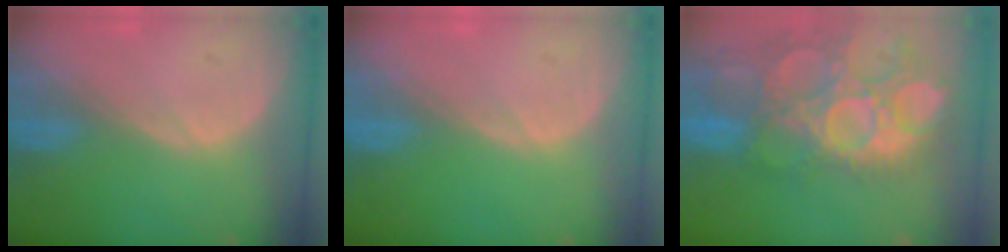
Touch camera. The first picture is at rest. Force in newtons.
{"total": 0.0}
{"total": 15.1, "press": 12.6, "slide": 8.4}